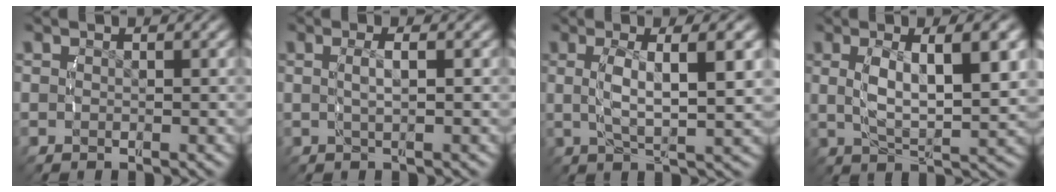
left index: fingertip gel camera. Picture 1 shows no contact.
{"total": 2.1, "force": [0.2, 0.1, 2.1], "torque": [-0.037, 0.000, 0.007]}
{"total": 5.1, "force": [0.6, 1.0, 5.0], "torque": [-0.094, 0.000, 0.019]}
{"total": 6.0, "force": [0.6, 2.1, 5.5], "torque": [-0.101, -0.004, 0.020]}